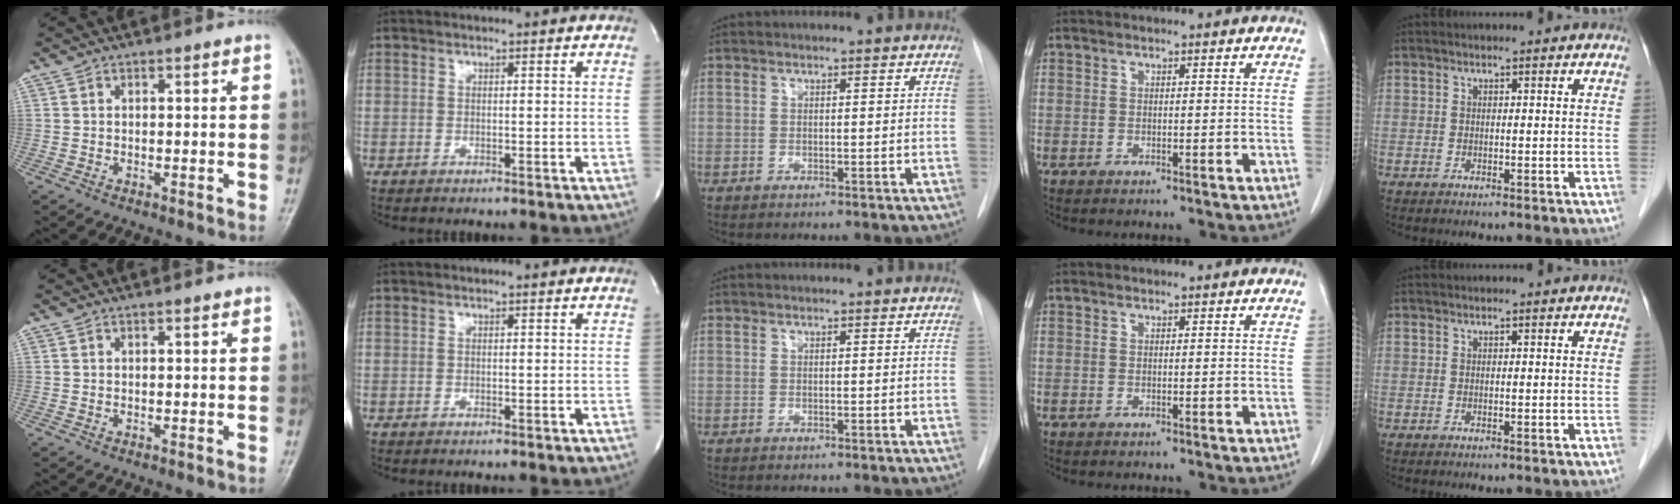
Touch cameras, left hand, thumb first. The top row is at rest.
{}